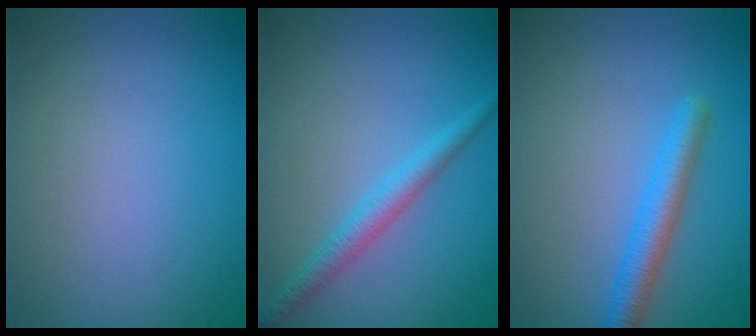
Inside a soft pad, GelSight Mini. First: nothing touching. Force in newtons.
{"total": 2.4, "press": 2.4, "slide": 0.0}
{"total": 3.1, "press": 3.1, "slide": 0.1}